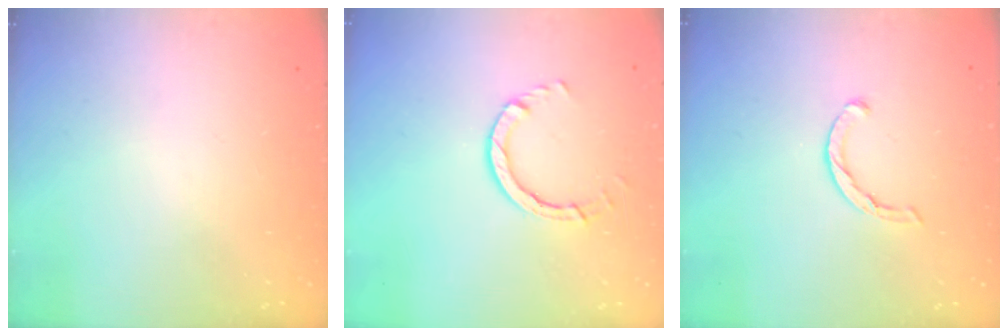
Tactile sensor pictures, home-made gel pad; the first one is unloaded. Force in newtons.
{"total": 4.7, "press": 4.7, "slide": 0.3}
{"total": 3.0, "press": 3.0, "slide": 0.3}